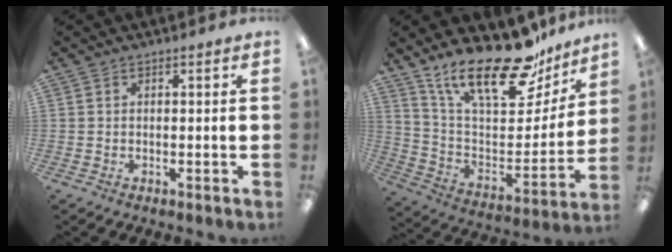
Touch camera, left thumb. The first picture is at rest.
{"total": 25.1, "force": [18.6, 9.1, 14.2], "torque": [-0.219, -0.122, 0.318]}